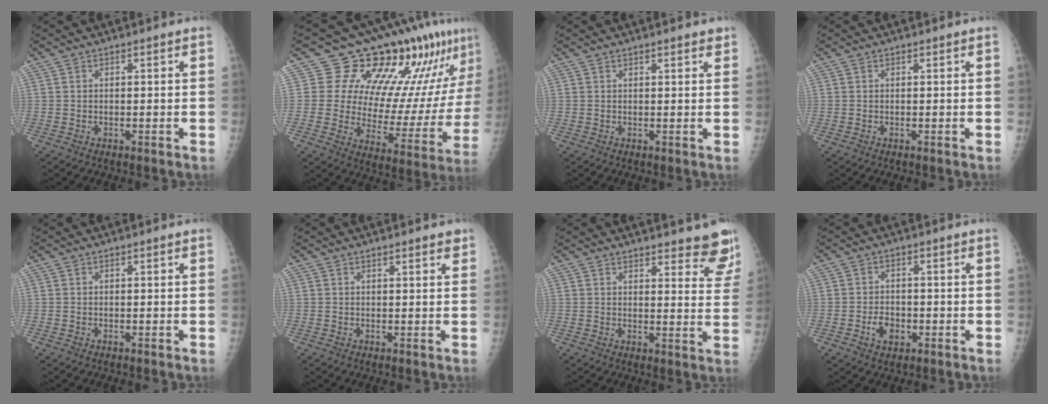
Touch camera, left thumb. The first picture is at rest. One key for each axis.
{"total": 20.8, "fx": 14.8, "fy": 9.4, "fz": 11.3, "tx": -0.094, "ty": -0.075, "tz": 0.198}
{"total": 1.9, "fx": 1.5, "fy": 0.4, "fz": 1.0, "tx": -0.008, "ty": -0.003, "tz": 0.018}
{"total": 0.0}
{"total": 0.0}
{"total": 2.1, "fx": 1.7, "fy": 0.5, "fz": 1.2, "tx": -0.009, "ty": -0.003, "tz": 0.019}
{"total": 10.4, "fx": 9.5, "fy": 2.2, "fz": 3.6, "tx": -0.005, "ty": -0.061, "tz": 0.091}
{"total": 4.4, "fx": -1.4, "fy": 3.2, "fz": 2.6, "tx": -0.031, "ty": 0.007, "tz": -0.023}